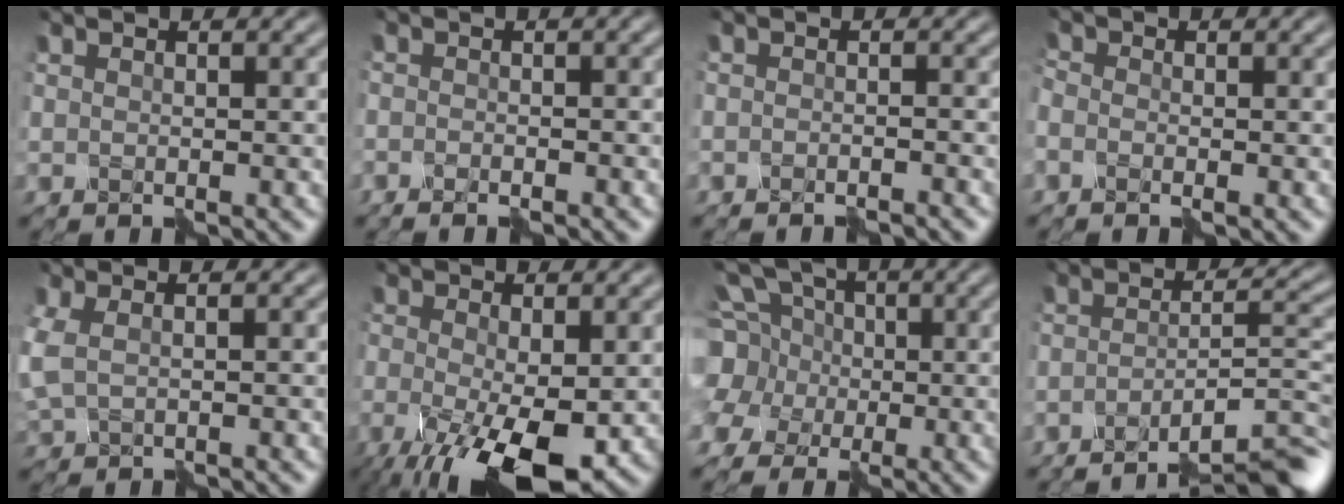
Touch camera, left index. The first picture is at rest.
{"total": 1.6, "force": [-1.3, 0.1, 0.9], "torque": [-0.007, 0.000, -0.027]}
{"total": 1.8, "force": [-1.8, 0.0, 0.2], "torque": [0.003, 0.000, -0.034]}
{"total": 2.3, "force": [-1.2, 1.6, 1.1], "torque": [-0.019, 0.003, -0.026]}
{"total": 2.5, "force": [-0.4, 1.6, 1.9], "torque": [-0.058, -0.001, -0.003]}
{"total": 8.2, "force": [-3.1, 2.5, 7.2], "torque": [-0.127, -0.015, -0.049]}
{"total": 10.4, "force": [0.7, 9.1, 4.9], "torque": [-0.137, 0.033, -0.030]}
{"total": 6.7, "force": [-4.8, 0.9, 4.6], "torque": [-0.051, 0.012, -0.077]}